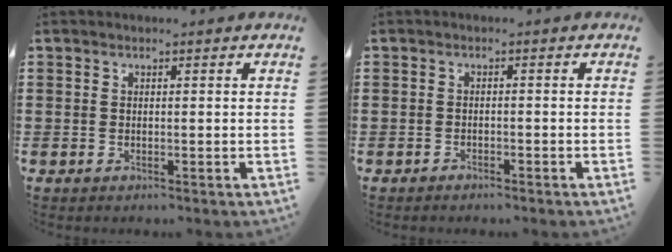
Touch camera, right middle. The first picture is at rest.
{"total": 1.2, "force": [-1.1, 0.2, 0.1], "torque": [-0.007, 0.000, -0.024]}